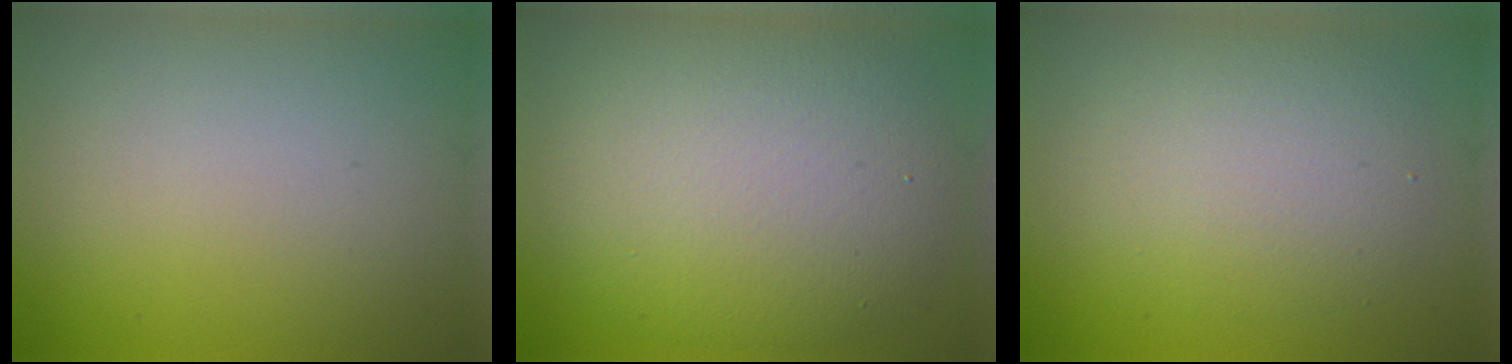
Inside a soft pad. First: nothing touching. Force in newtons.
{"total": 9.6, "press": 9.6, "slide": 0.5}
{"total": 4.2, "press": 4.2, "slide": 0.0}